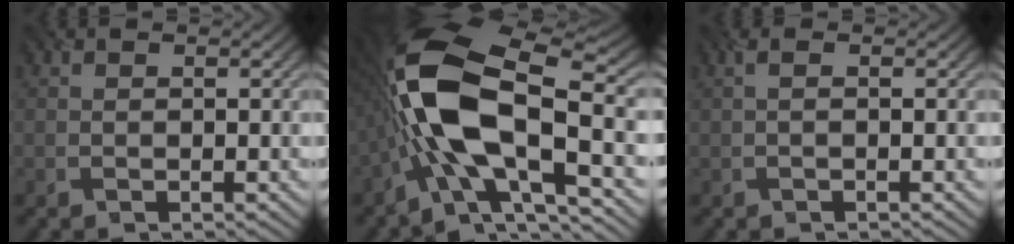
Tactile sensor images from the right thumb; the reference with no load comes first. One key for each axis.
{"total": 16.4, "fx": -2.7, "fy": 7.2, "fz": 14.4, "tx": -0.288, "ty": 0.006, "tz": -0.058}
{"total": 0.8, "fx": 0.0, "fy": 0.0, "fz": 0.8, "tx": -0.016, "ty": 0.005, "tz": -0.001}